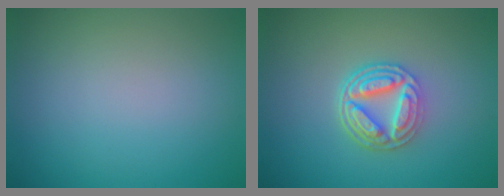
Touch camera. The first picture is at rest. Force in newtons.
{"total": 5.0, "press": 3.7, "slide": 3.3}